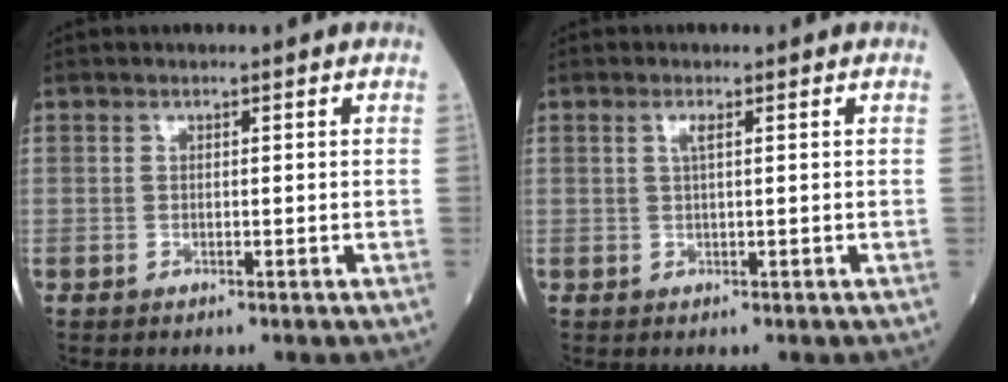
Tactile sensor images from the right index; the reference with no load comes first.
{"total": 1.3, "force": [0.5, 0.0, 1.2], "torque": [-0.028, 0.003, 0.008]}